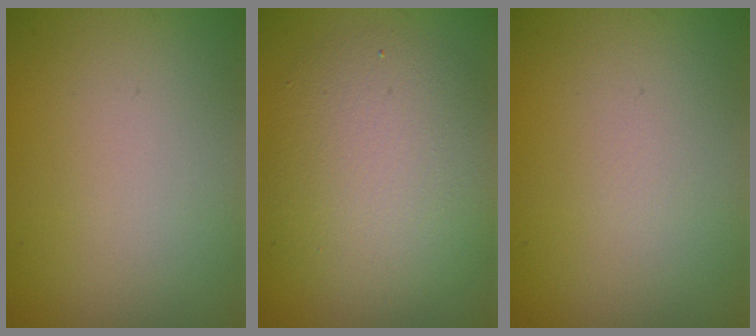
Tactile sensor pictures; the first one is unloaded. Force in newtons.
{"total": 6.0, "press": 6.0, "slide": 0.3}
{"total": 0.0}